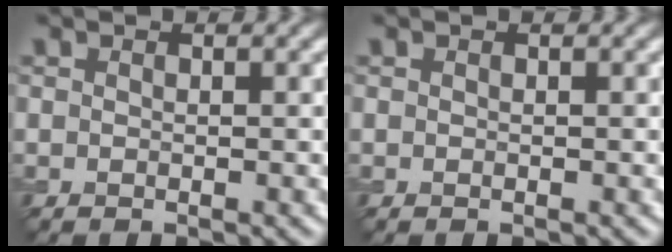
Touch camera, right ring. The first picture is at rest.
{"total": 0.0}